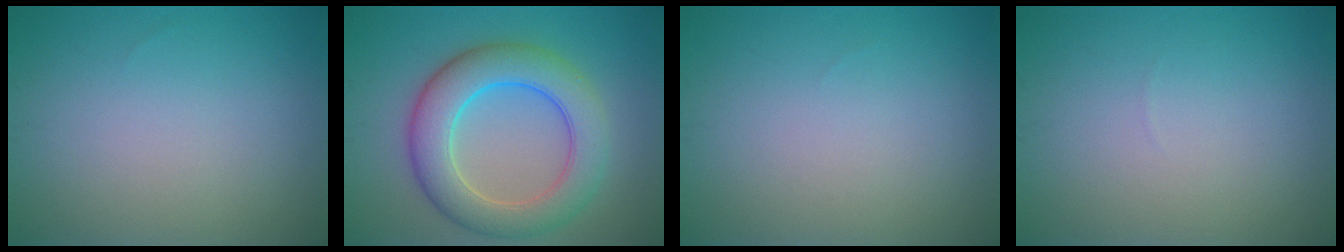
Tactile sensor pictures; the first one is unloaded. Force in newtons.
{"total": 7.6, "press": 7.6, "slide": 0.1}
{"total": 0.0}
{"total": 0.0}